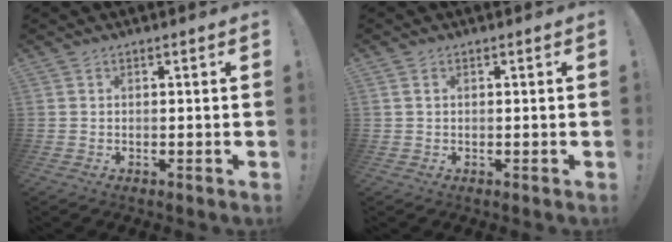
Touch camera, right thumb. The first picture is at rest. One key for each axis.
{"total": 0.9, "fx": 0.4, "fy": 0.7, "fz": 0.5, "tx": -0.013, "ty": 0.004, "tz": 0.007}